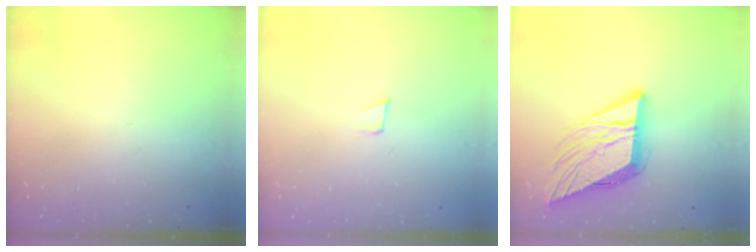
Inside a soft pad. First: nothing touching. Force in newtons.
{"total": 4.3, "press": 4.2, "slide": 1.0}
{"total": 13.2, "press": 13.0, "slide": 2.6}